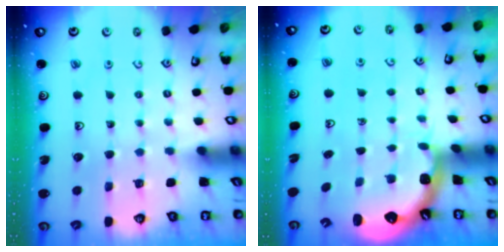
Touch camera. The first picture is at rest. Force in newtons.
{"total": 1.9, "press": 1.7, "slide": 0.6}